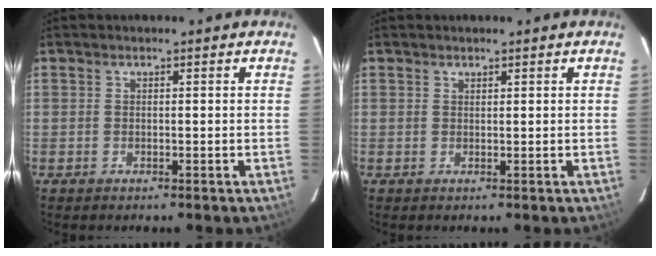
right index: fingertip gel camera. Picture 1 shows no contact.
{"total": 0.5, "force": [0.5, 0.2, 0.0], "torque": [0.000, 0.001, 0.009]}